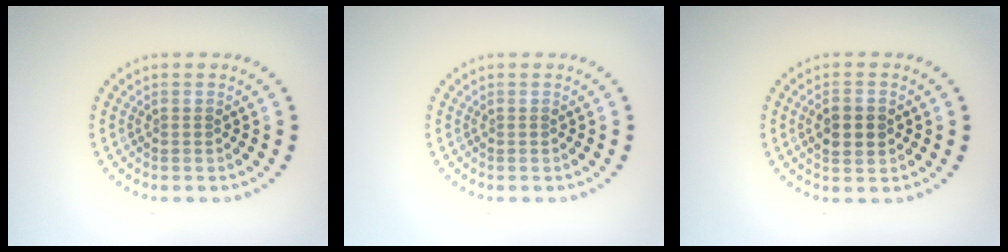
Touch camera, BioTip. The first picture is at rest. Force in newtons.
{"total": 0.0}
{"total": 3.4, "press": 3.4, "slide": 0.2}